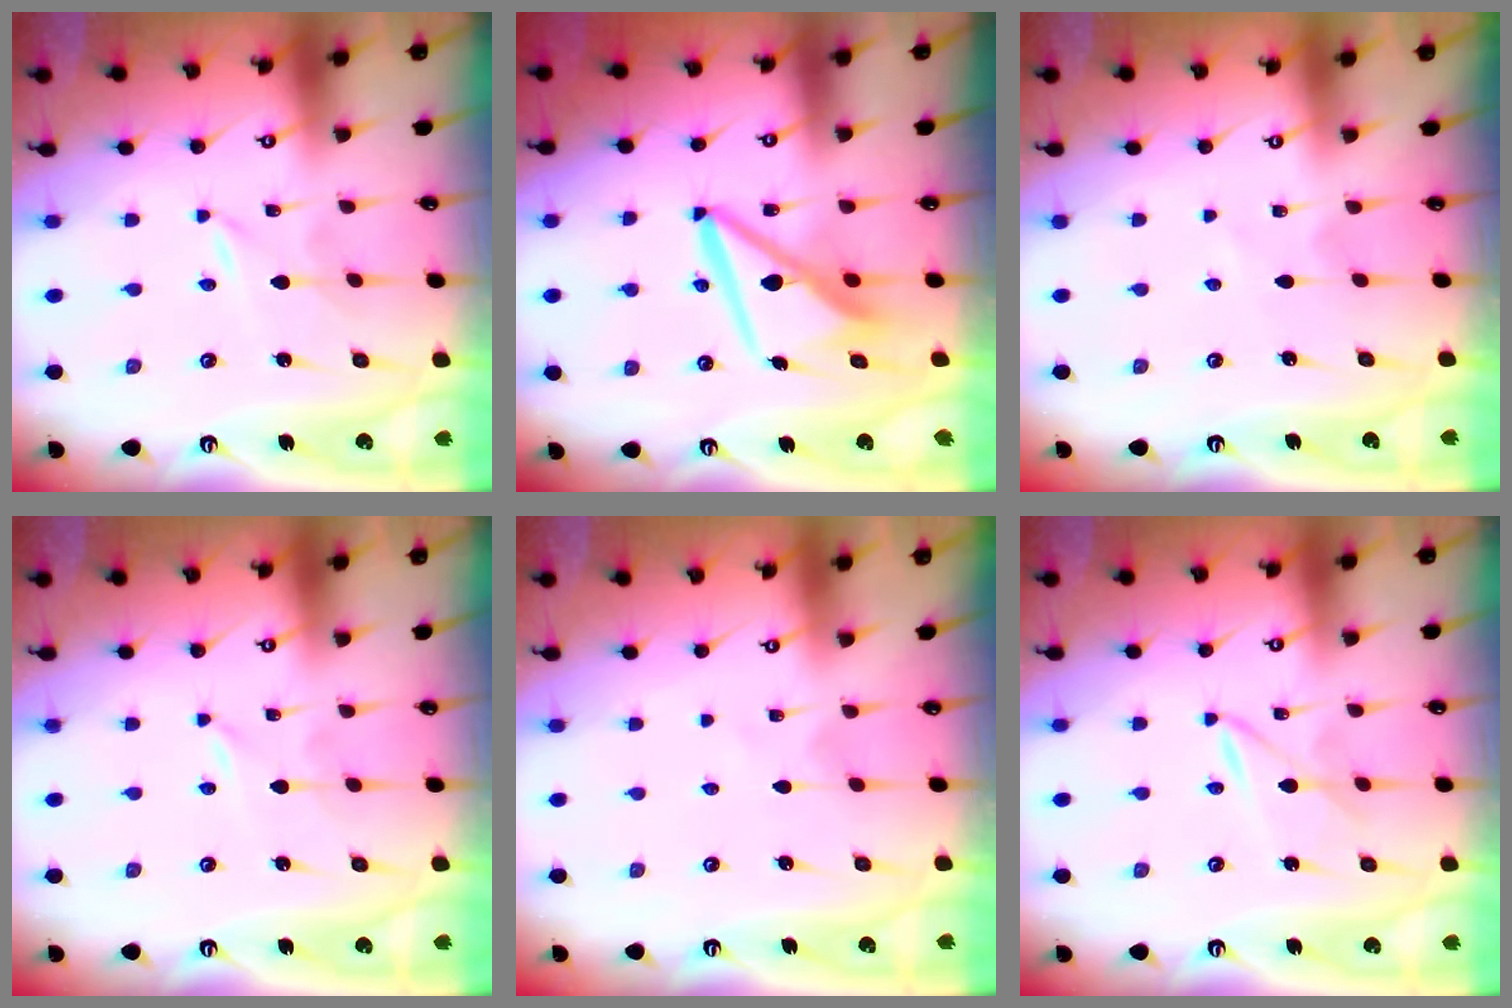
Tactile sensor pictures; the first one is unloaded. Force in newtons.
{"total": 9.7, "press": 9.6, "slide": 1.0}
{"total": 2.2, "press": 2.2, "slide": 0.3}
{"total": 0.0}
{"total": 1.3, "press": 1.3, "slide": 0.2}
{"total": 2.1, "press": 2.1, "slide": 0.3}